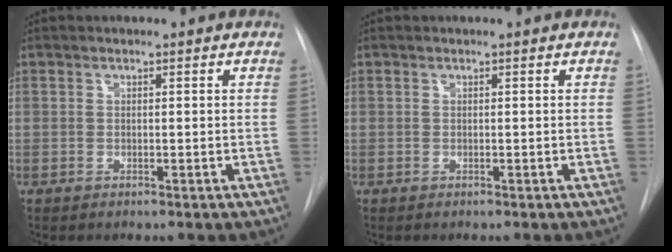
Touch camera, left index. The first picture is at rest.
{"total": 0.0}